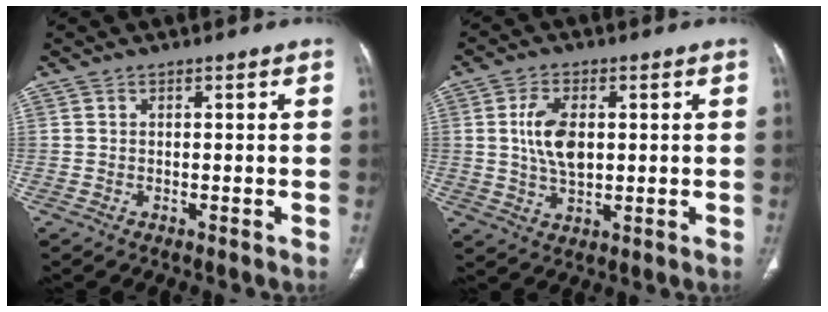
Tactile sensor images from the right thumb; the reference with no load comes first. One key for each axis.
{"total": 8.1, "fx": 1.2, "fy": 4.6, "fz": 6.6, "tx": -0.119, "ty": -0.002, "tz": 0.025}